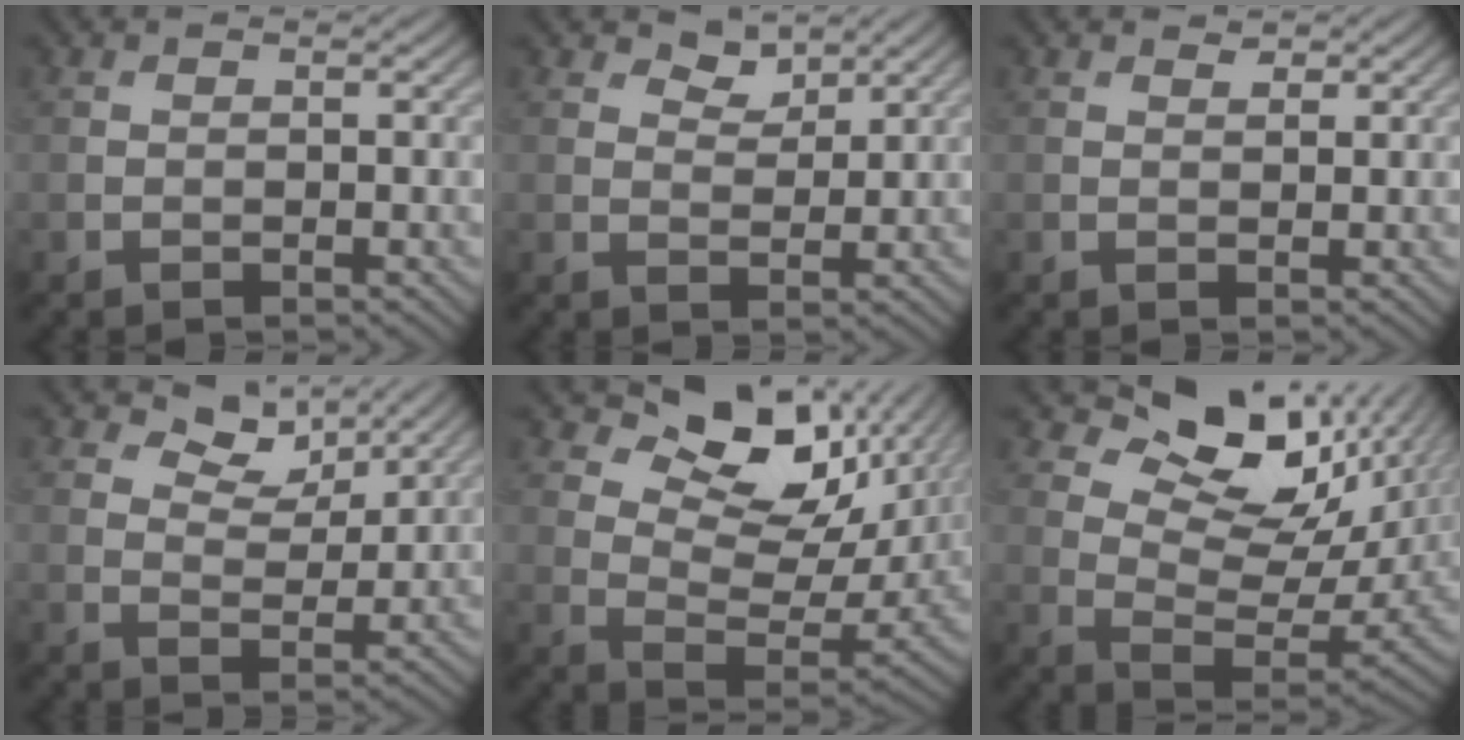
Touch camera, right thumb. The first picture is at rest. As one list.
[{"total": 2.8, "force": [2.2, 1.3, 1.1], "torque": [-0.019, -0.005, 0.039]}, {"total": 1.0, "force": [0.9, 0.4, 0.4], "torque": [-0.009, -0.003, 0.017]}, {"total": 5.3, "force": [3.8, 2.7, 2.5], "torque": [-0.048, -0.008, 0.064]}, {"total": 12.4, "force": [6.7, 6.7, 8.1], "torque": [-0.144, -0.006, 0.115]}, {"total": 13.7, "force": [7.0, 7.3, 9.2], "torque": [-0.156, -0.003, 0.122]}]